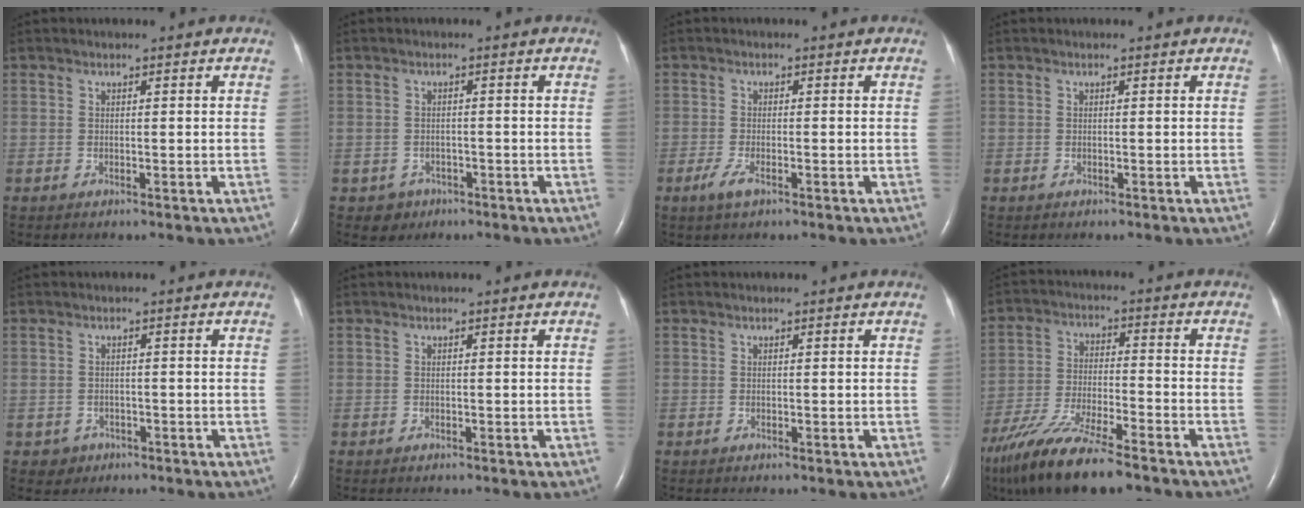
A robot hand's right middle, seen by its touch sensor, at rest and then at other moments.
{"total": 2.5, "force": [-1.4, 2.0, 0.1], "torque": [-0.004, 0.009, -0.016]}
{"total": 2.5, "force": [-1.4, 0.7, 1.9], "torque": [-0.049, -0.004, -0.030]}
{"total": 0.0}
{"total": 2.1, "force": [-1.1, 1.8, 0.1], "torque": [-0.002, 0.008, -0.013]}
{"total": 0.0}
{"total": 0.0}
{"total": 15.6, "force": [-11.9, 2.7, 9.7], "torque": [-0.201, -0.036, -0.211]}